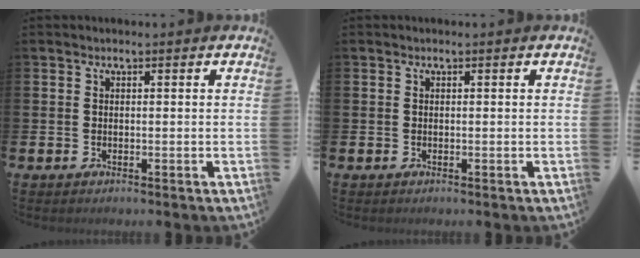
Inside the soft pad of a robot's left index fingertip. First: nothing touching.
{"total": 0.0}